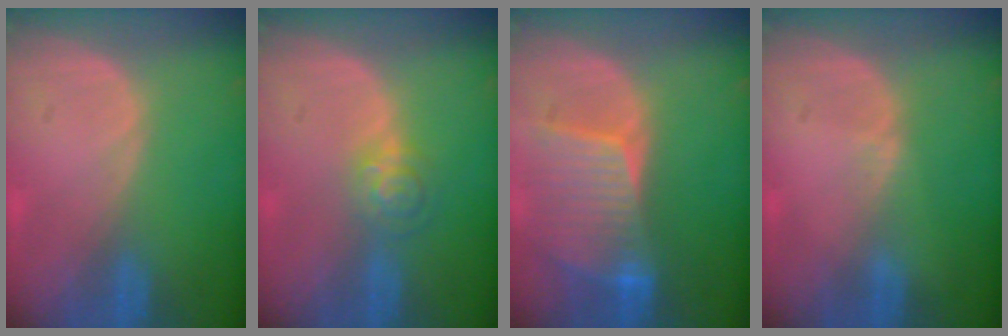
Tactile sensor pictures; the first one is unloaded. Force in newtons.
{"total": 4.1, "press": 3.7, "slide": 1.7}
{"total": 8.3, "press": 7.7, "slide": 3.2}
{"total": 0.5, "press": 0.5, "slide": 0.2}